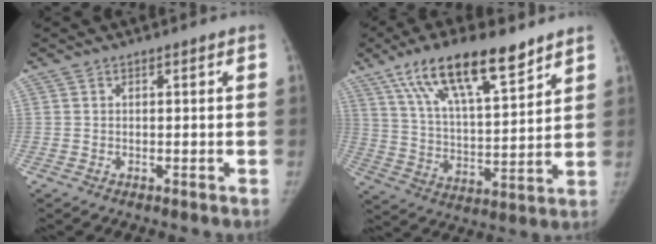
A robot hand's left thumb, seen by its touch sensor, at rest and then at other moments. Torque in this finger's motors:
{"motor_torque": [0.94, 0.20, 1.35, -1.42, 0.16]}